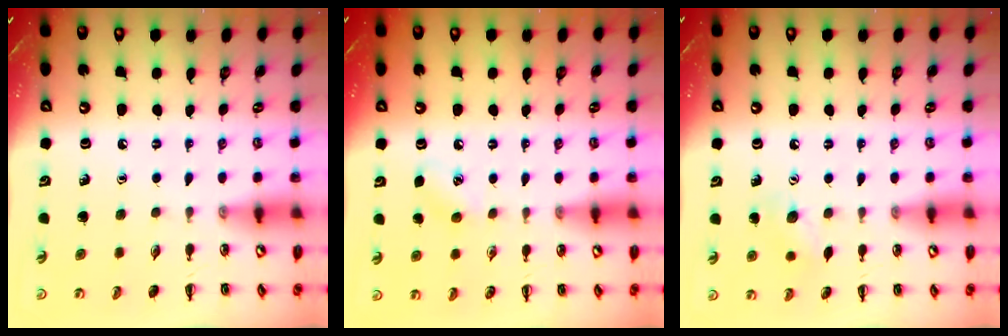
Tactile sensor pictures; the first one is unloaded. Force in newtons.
{"total": 3.8, "press": 3.6, "slide": 1.0}
{"total": 8.1, "press": 7.9, "slide": 1.8}